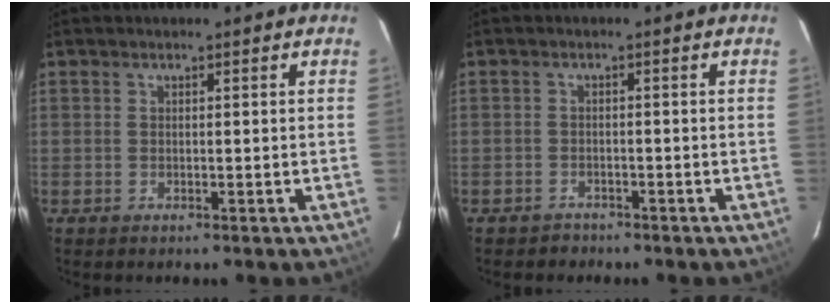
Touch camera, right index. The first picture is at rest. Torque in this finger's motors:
{"motor_torque": [0.11, -0.11, 0.00, -0.03]}